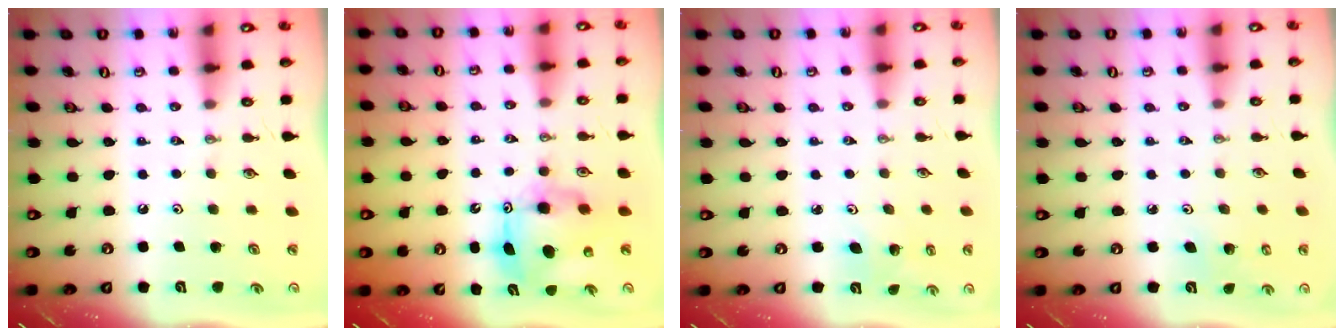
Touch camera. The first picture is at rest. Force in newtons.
{"total": 9.9, "press": 9.9, "slide": 0.8}
{"total": 2.8, "press": 2.4, "slide": 1.5}
{"total": 3.7, "press": 3.6, "slide": 0.3}